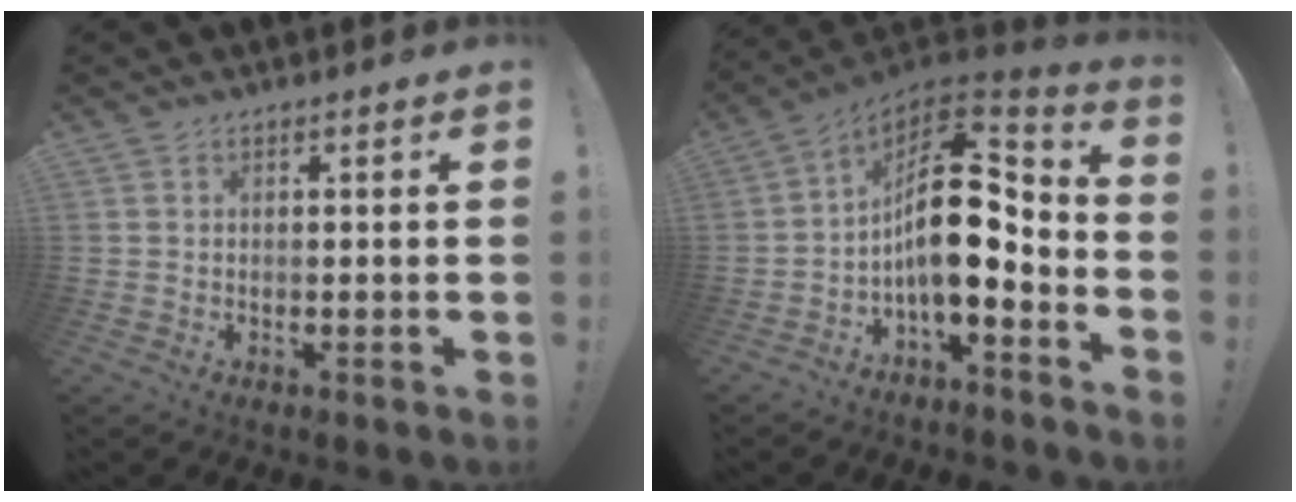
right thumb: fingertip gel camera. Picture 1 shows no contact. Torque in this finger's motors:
{"motor_torque": [1.97, 2.09, 1.43, -1.33, 0.16]}